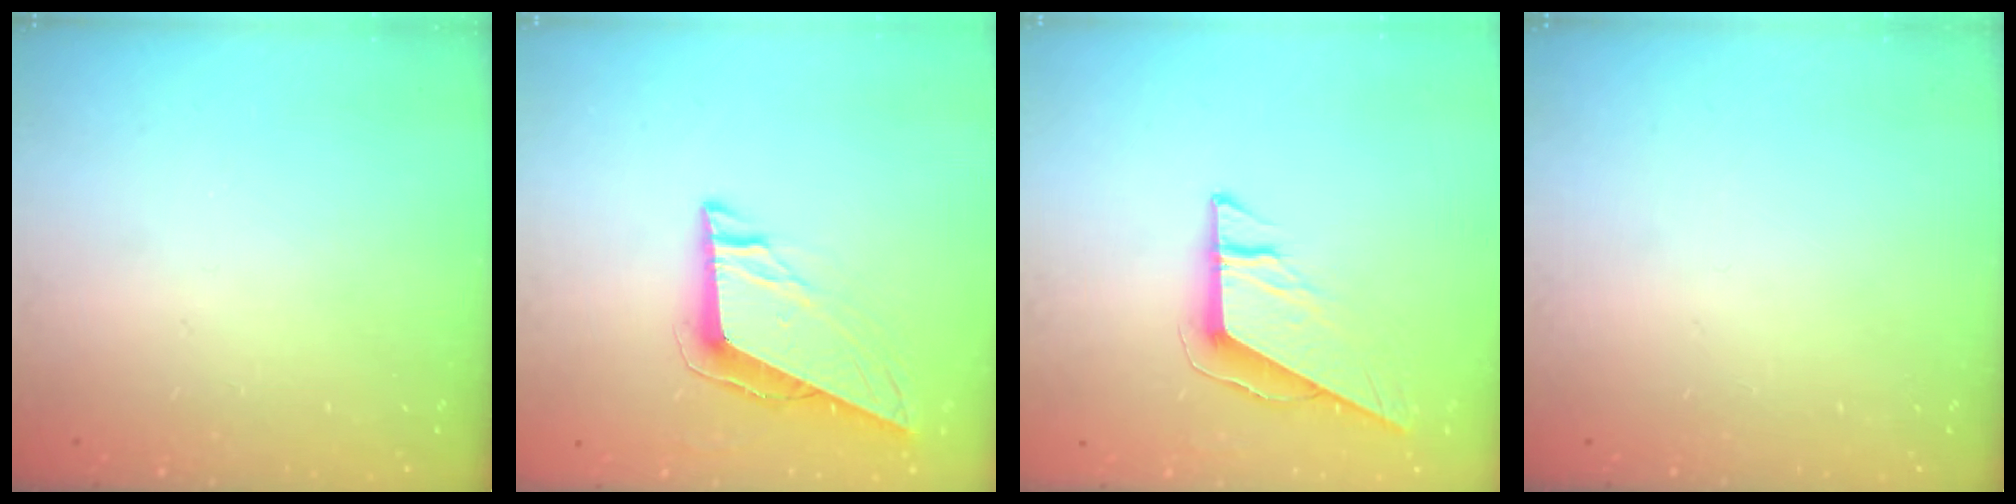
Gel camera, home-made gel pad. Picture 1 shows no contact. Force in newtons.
{"total": 8.9, "press": 8.8, "slide": 1.2}
{"total": 9.0, "press": 9.0, "slide": 0.4}
{"total": 0.0}